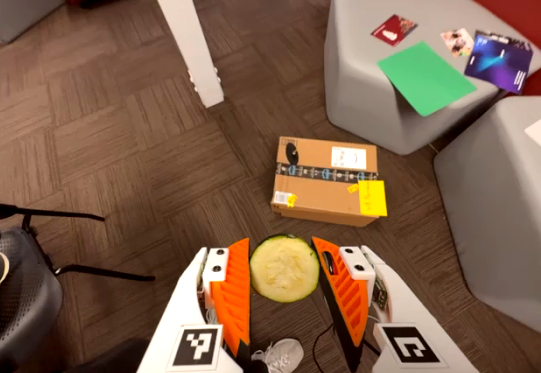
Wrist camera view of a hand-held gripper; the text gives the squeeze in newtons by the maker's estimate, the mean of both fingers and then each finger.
{"total": 7.4, "left": 7.9, "right": 7.0}